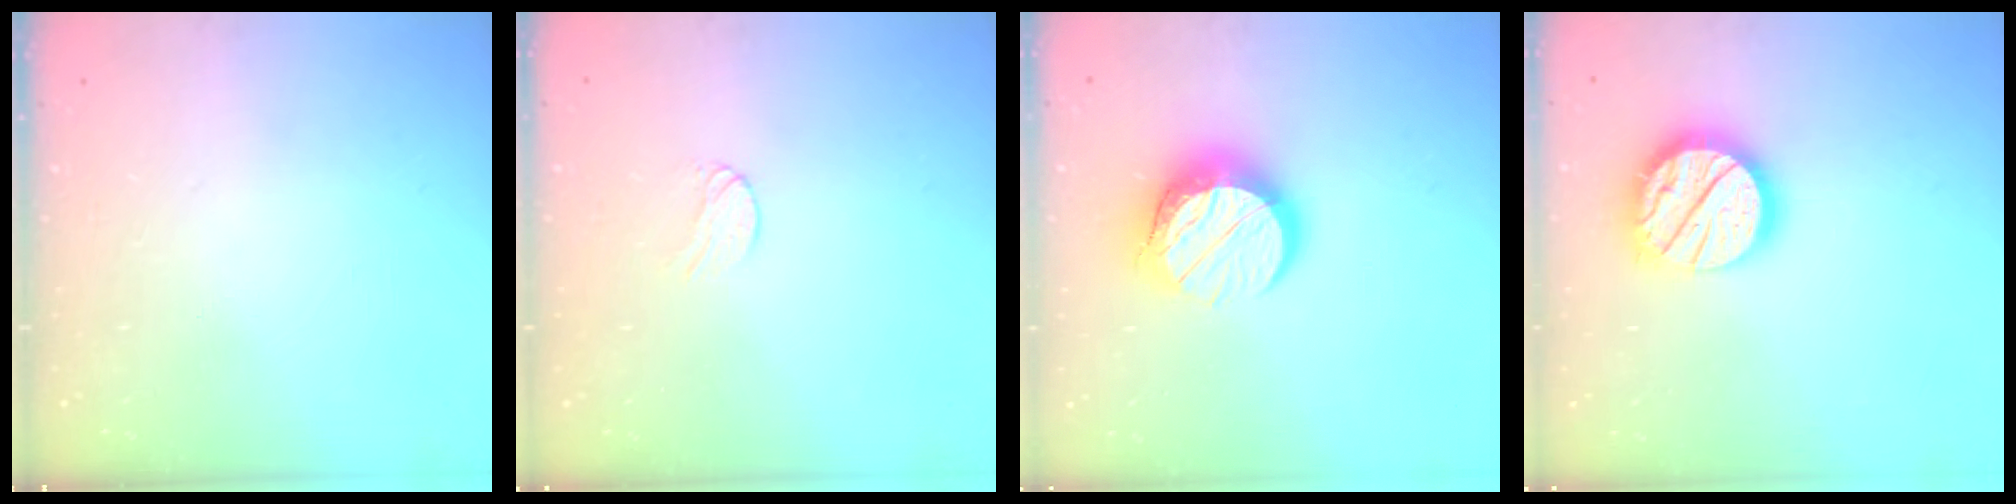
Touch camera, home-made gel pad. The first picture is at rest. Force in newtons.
{"total": 3.7, "press": 3.7, "slide": 0.4}
{"total": 12.4, "press": 12.3, "slide": 1.3}
{"total": 18.7, "press": 18.6, "slide": 1.5}